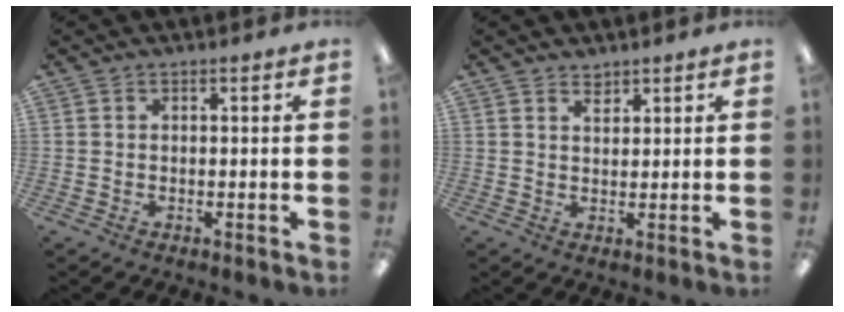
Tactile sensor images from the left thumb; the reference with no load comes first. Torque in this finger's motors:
{"motor_torque": [-0.49, -0.04, -0.13, -0.13, -0.02]}